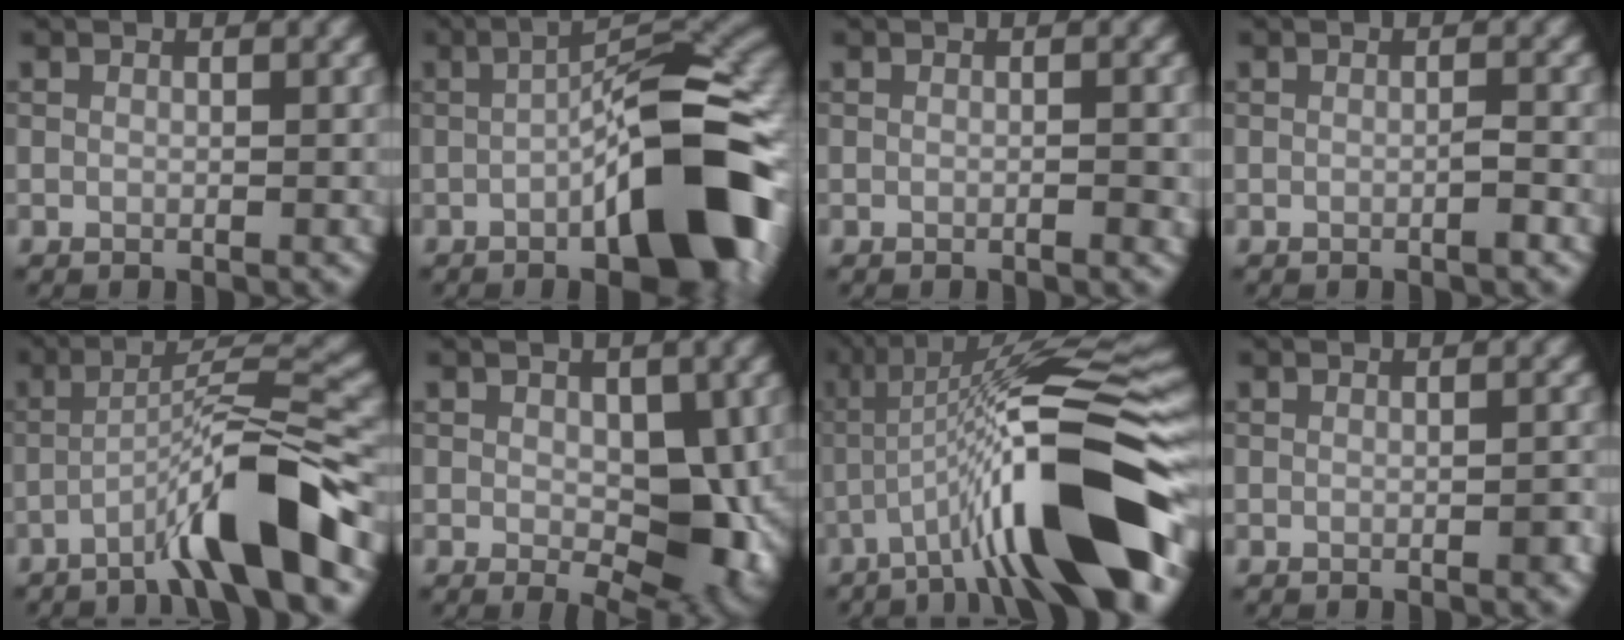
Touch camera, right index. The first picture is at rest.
{"total": 13.2, "force": [-4.1, 4.1, 11.9], "torque": [-0.159, 0.012, -0.067]}
{"total": 1.0, "force": [-0.3, 0.1, 0.9], "torque": [-0.012, 0.002, -0.006]}
{"total": 0.9, "force": [-0.4, 0.0, 0.8], "torque": [-0.012, 0.003, -0.008]}
{"total": 8.9, "force": [-4.8, 0.7, 7.4], "torque": [-0.121, 0.026, -0.088]}
{"total": 7.3, "force": [-0.1, 4.2, 6.0], "torque": [-0.087, -0.014, 0.006]}
{"total": 14.3, "force": [-5.4, 2.6, 13.0], "torque": [-0.206, 0.018, -0.084]}
{"total": 1.0, "force": [-0.4, 0.2, 0.8], "torque": [-0.011, 0.003, -0.005]}